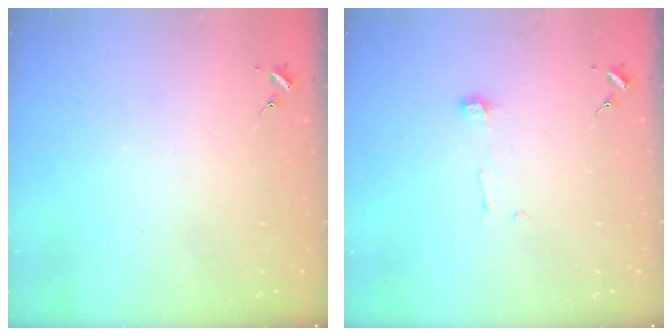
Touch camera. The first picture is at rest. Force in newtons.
{"total": 4.2, "press": 4.2, "slide": 0.5}